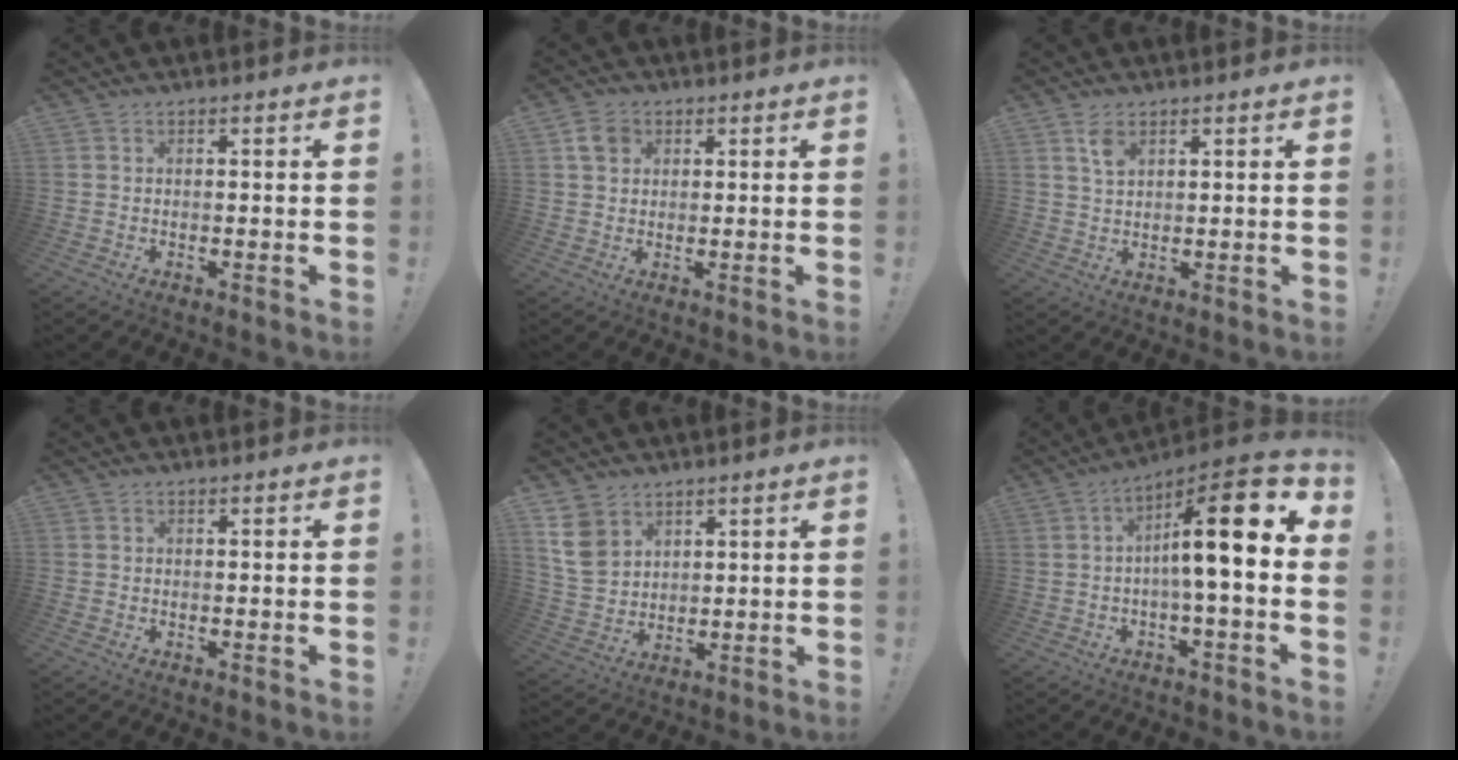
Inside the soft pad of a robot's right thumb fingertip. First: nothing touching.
{"total": 5.2, "force": [2.3, 4.2, 2.2], "torque": [-0.030, 0.000, 0.044]}
{"total": 4.3, "force": [2.4, 2.1, 2.9], "torque": [-0.039, -0.012, 0.040]}
{"total": 0.0}
{"total": 10.7, "force": [5.5, 8.3, 3.9], "torque": [-0.061, -0.021, 0.116]}
{"total": 16.3, "force": [2.7, 2.5, 15.8], "torque": [-0.237, -0.018, 0.035]}